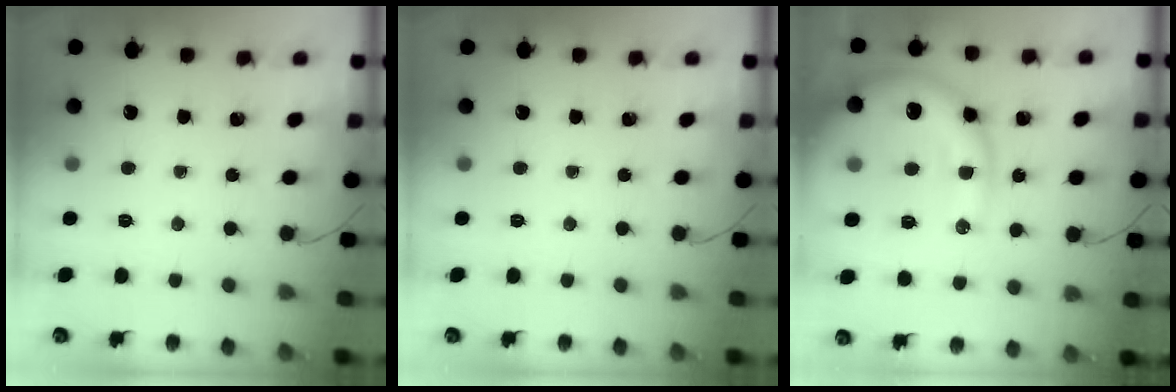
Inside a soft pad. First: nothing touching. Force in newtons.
{"total": 0.0}
{"total": 16.7, "press": 16.5, "slide": 2.8}